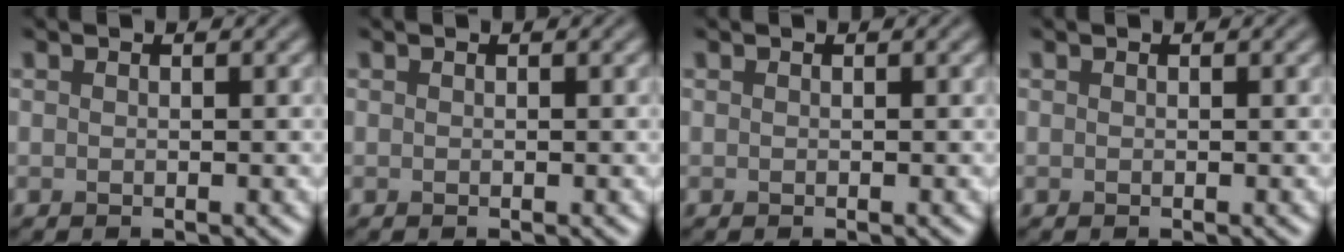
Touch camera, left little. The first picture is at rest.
{"total": 0.0}
{"total": 0.0}
{"total": 0.0}